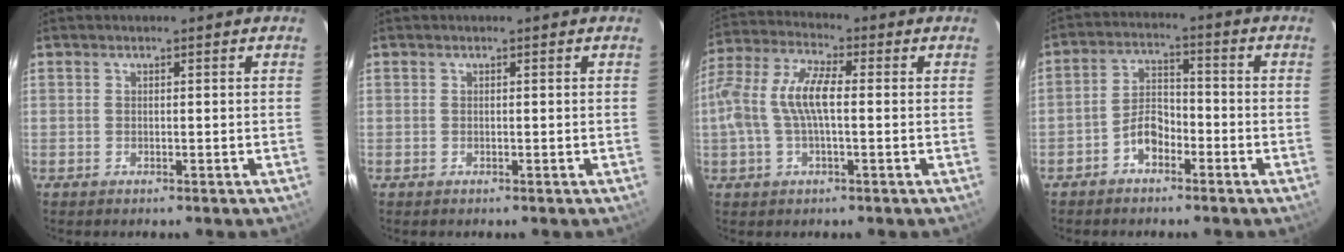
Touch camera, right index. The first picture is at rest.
{"total": 0.0}
{"total": 11.4, "force": [-0.3, 4.2, 10.5], "torque": [-0.223, 0.014, -0.008]}
{"total": 5.4, "force": [-3.3, 3.0, 3.0], "torque": [-0.061, 0.021, -0.058]}